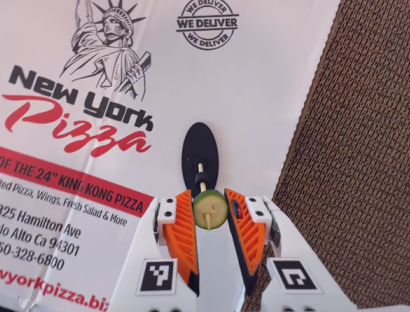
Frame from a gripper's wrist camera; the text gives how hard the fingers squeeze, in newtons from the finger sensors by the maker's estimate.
{"total": 7.9, "left": 7.7, "right": 8.0}